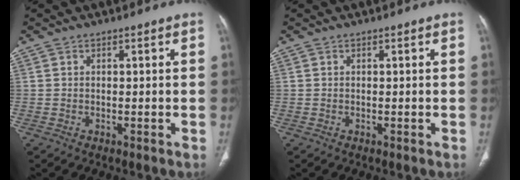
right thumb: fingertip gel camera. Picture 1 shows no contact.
{"total": 0.0}